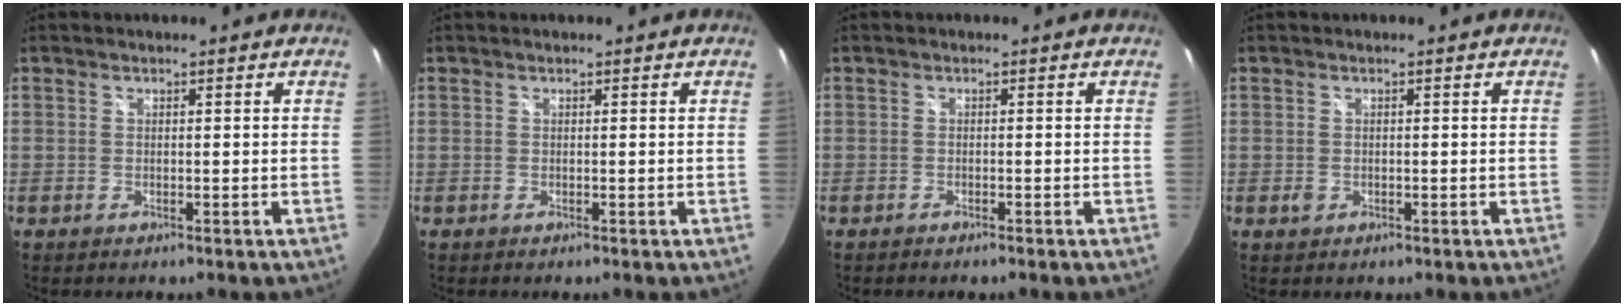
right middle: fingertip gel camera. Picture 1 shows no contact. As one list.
[{"total": 0.0}, {"total": 1.0, "force": [-0.9, 0.2, 0.4], "torque": [-0.011, -0.004, -0.017]}, {"total": 1.3, "force": [-0.4, 1.1, 0.6], "torque": [-0.009, -0.001, -0.007]}]